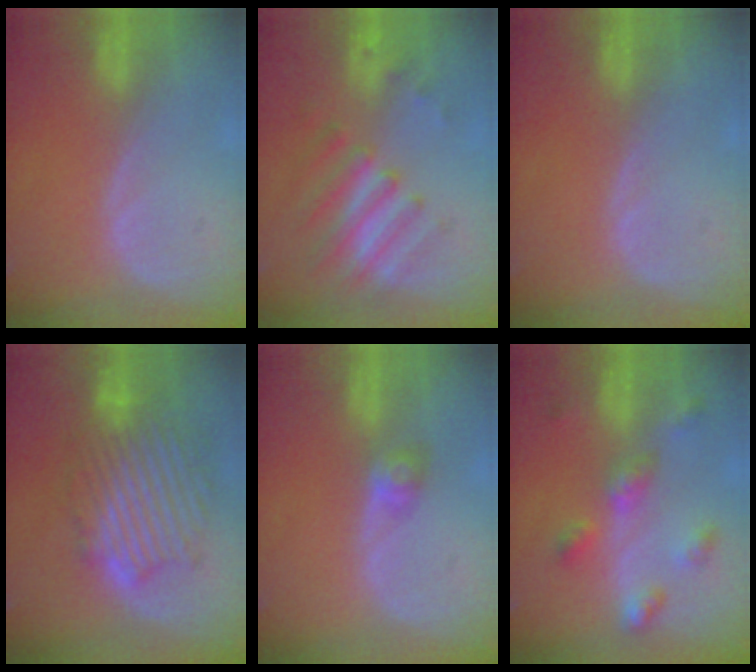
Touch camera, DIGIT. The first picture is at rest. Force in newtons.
{"total": 7.8, "press": 6.9, "slide": 3.6}
{"total": 0.0}
{"total": 10.7, "press": 10.7, "slide": 0.5}
{"total": 2.8, "press": 2.5, "slide": 1.1}
{"total": 6.3, "press": 5.8, "slide": 2.4}